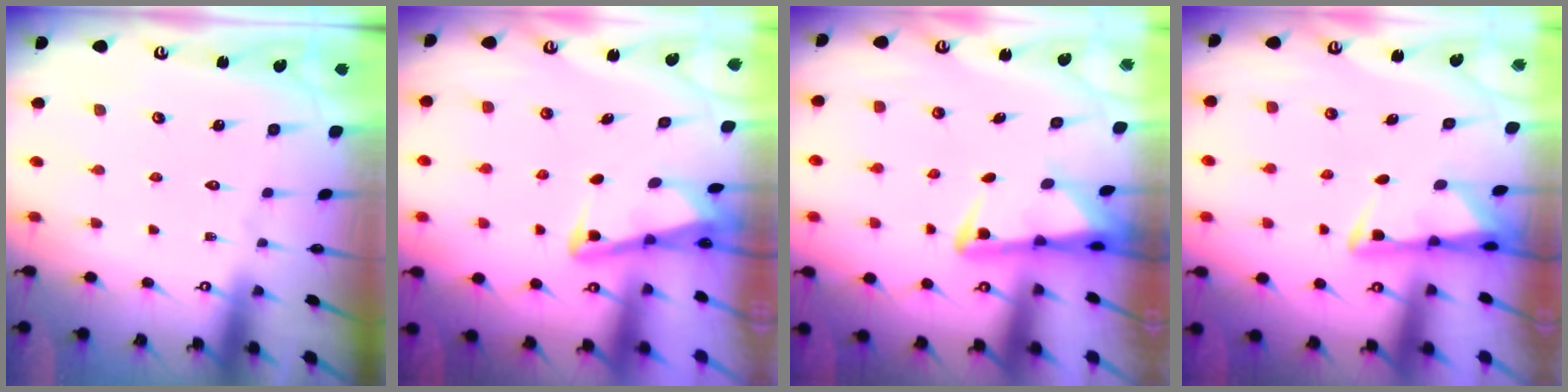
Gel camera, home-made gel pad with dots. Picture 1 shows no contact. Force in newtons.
{"total": 3.0, "press": 3.0, "slide": 0.4}
{"total": 2.6, "press": 2.5, "slide": 0.7}
{"total": 3.0, "press": 2.9, "slide": 0.5}